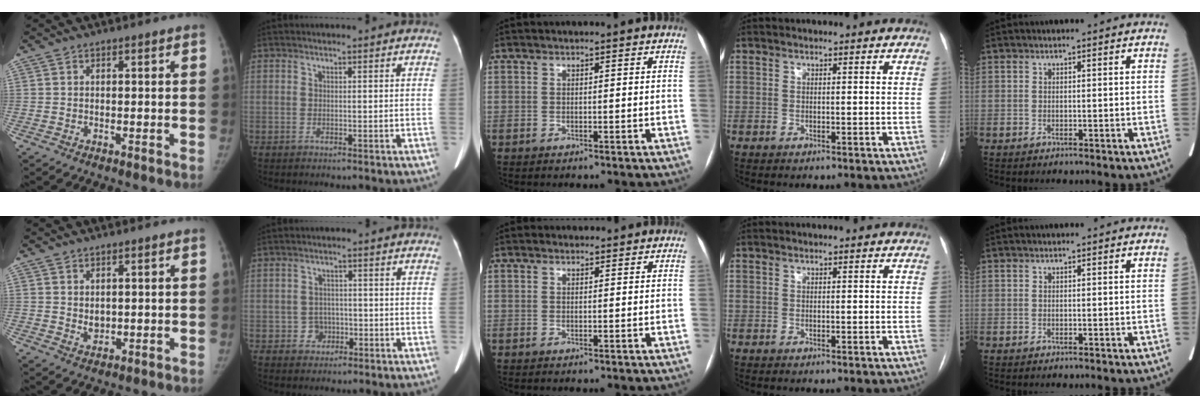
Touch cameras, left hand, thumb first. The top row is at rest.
{"thumb": {"total": 2.3, "force": [0.6, 1.7, 1.3], "torque": [-0.014, -0.010, 0.017]}, "index": {"total": 2.8, "force": [-1.1, 2.5, 0.5], "torque": [-0.003, 0.010, -0.017]}, "middle": {"total": 1.1, "force": [1.0, 0.5, 0.0], "torque": [-0.004, 0.007, 0.013]}}